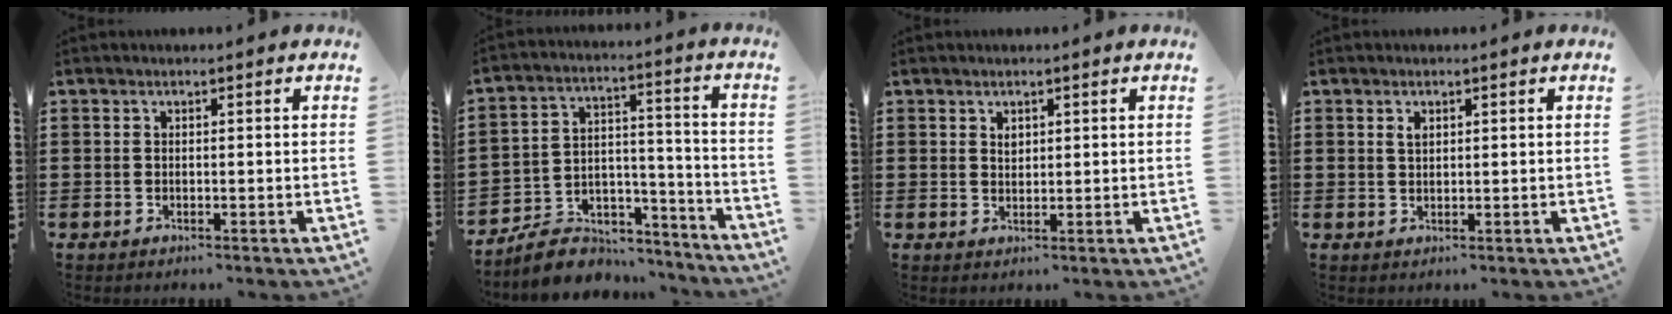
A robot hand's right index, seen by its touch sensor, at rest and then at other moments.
{"total": 7.3, "force": [-6.3, 3.4, 1.5], "torque": [-0.029, 0.026, -0.118]}
{"total": 1.2, "force": [0.7, 0.8, 0.5], "torque": [-0.011, 0.002, 0.014]}
{"total": 1.3, "force": [0.6, 0.7, 0.8], "torque": [-0.018, 0.005, 0.011]}